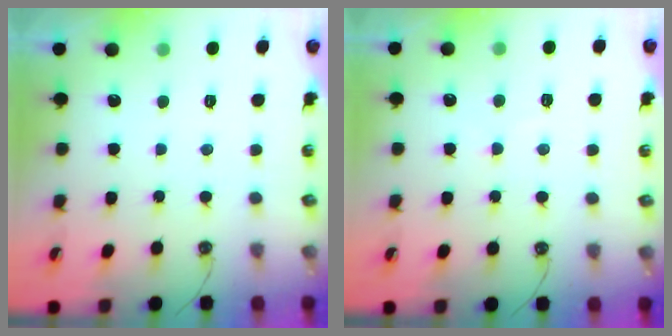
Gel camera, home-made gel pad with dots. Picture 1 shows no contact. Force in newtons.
{"total": 0.8, "press": 0.8, "slide": 0.2}